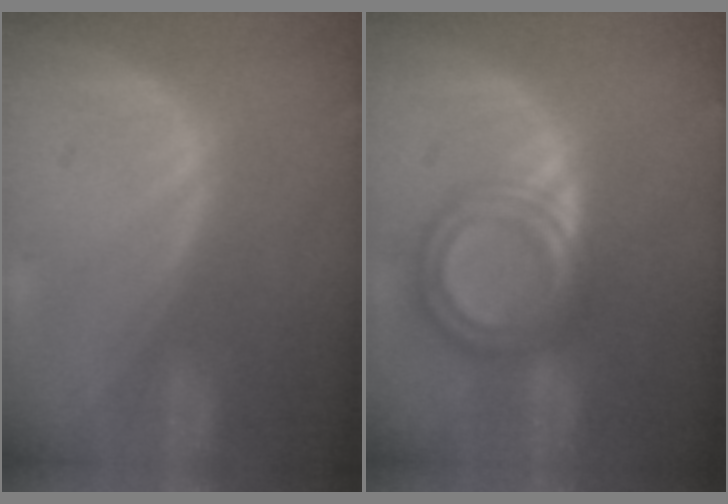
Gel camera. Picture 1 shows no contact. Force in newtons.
{"total": 7.7, "press": 7.6, "slide": 0.5}